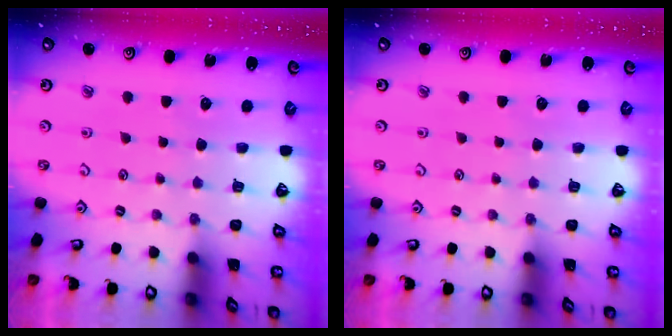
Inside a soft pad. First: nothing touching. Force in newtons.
{"total": 0.0}